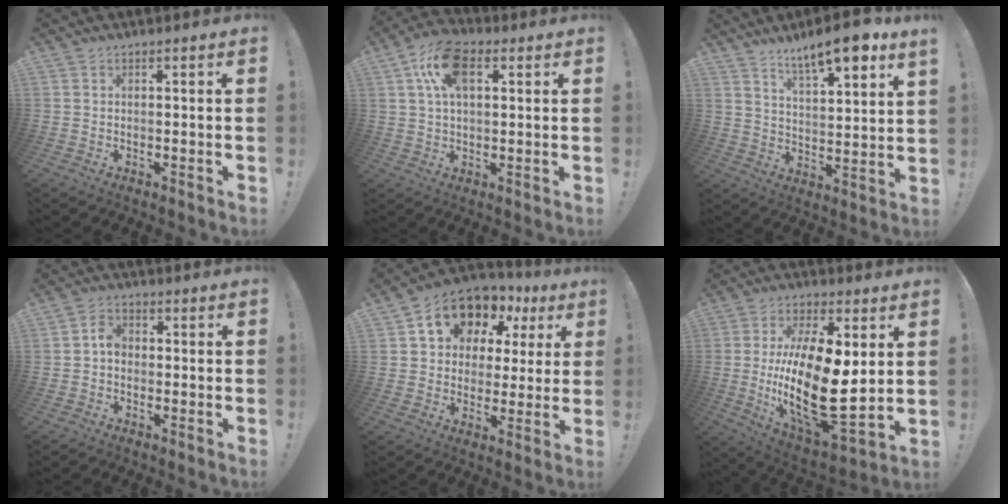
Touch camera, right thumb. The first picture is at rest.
{"total": 12.7, "force": [4.2, 7.2, 9.6], "torque": [-0.175, 0.006, 0.077]}
{"total": 11.7, "force": [8.8, 1.4, 7.6], "torque": [-0.133, -0.050, 0.145]}
{"total": 3.8, "force": [-0.8, 2.7, 2.6], "torque": [-0.036, 0.011, -0.016]}
{"total": 11.9, "force": [6.8, 8.2, 5.2], "torque": [-0.085, -0.048, 0.125]}
{"total": 24.2, "force": [0.8, 10.9, 21.6], "torque": [-0.407, -0.034, 0.021]}